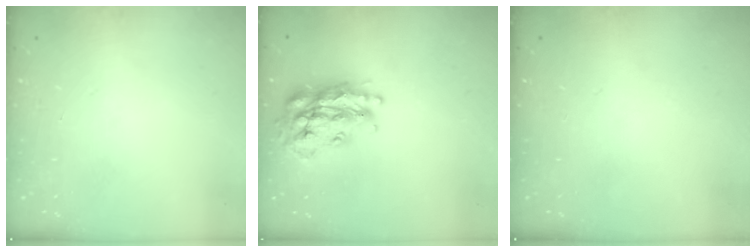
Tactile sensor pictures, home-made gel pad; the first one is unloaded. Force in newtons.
{"total": 19.5, "press": 19.5, "slide": 1.8}
{"total": 0.0}